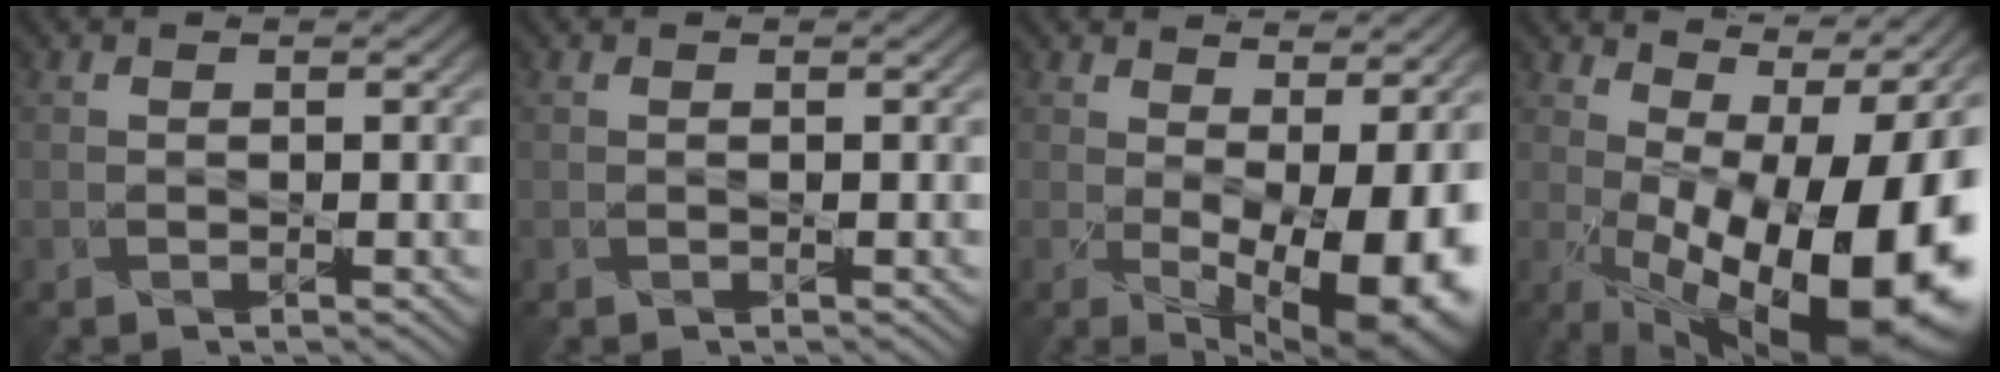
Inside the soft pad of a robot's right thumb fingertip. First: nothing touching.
{"total": 0.0}
{"total": 12.6, "force": [-1.8, 6.6, 10.6], "torque": [-0.135, -0.037, 0.007]}
{"total": 16.7, "force": [-1.8, 9.3, 13.8], "torque": [-0.164, -0.033, 0.000]}